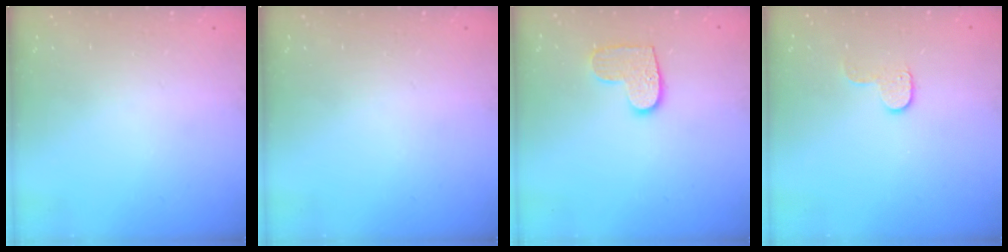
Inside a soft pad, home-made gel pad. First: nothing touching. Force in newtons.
{"total": 0.0}
{"total": 8.6, "press": 8.6, "slide": 0.3}
{"total": 7.4, "press": 7.4, "slide": 0.4}